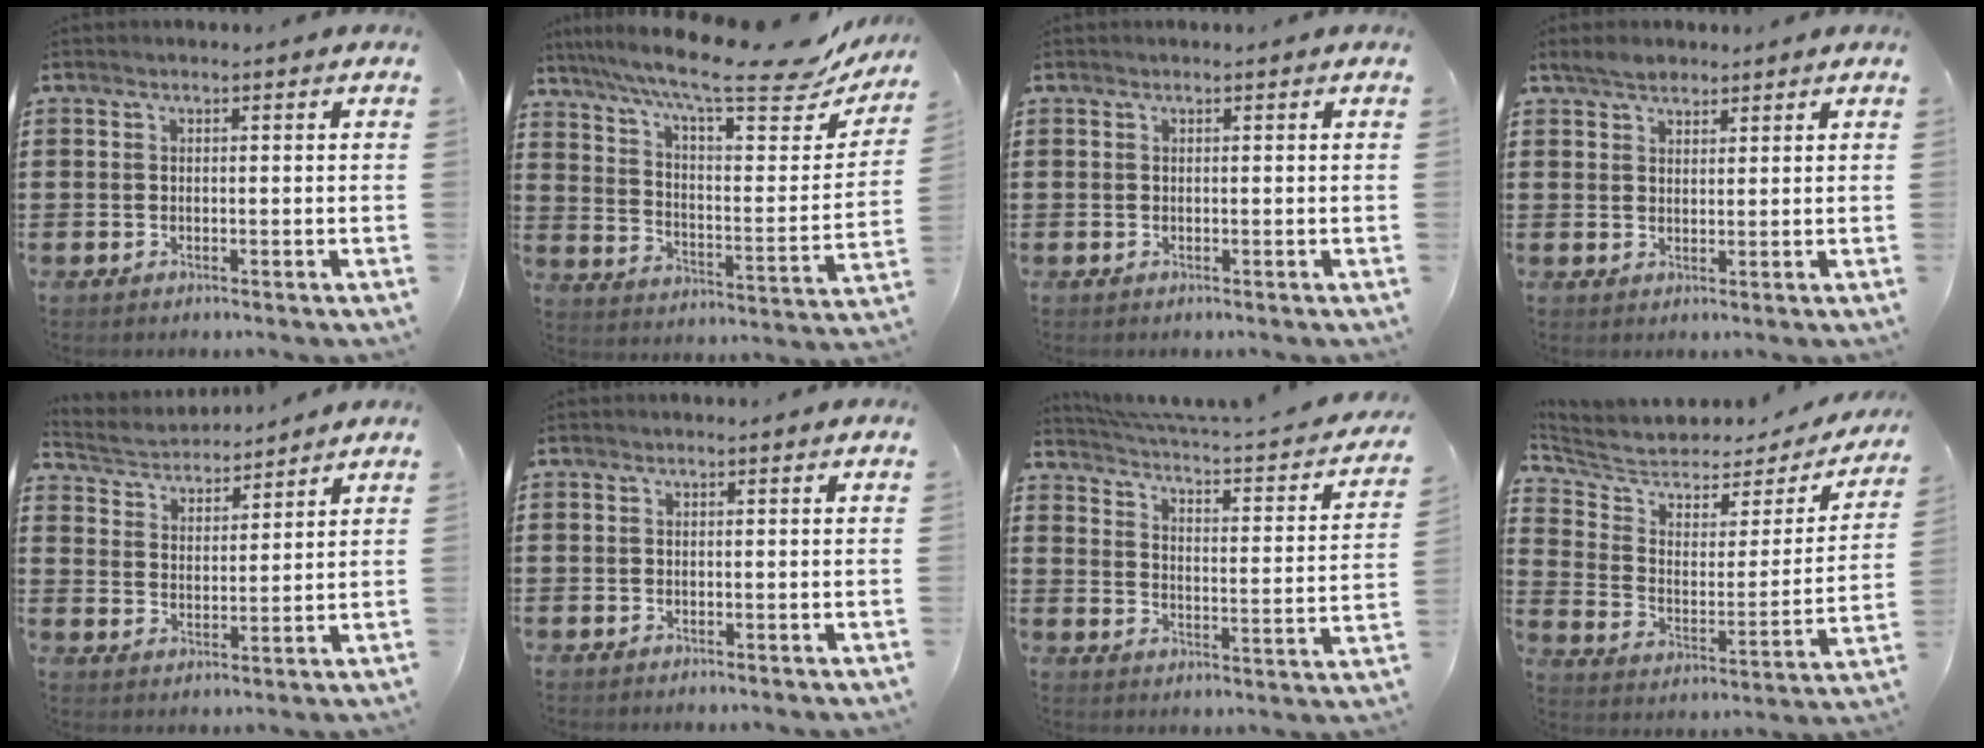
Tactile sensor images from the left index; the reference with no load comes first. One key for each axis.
{"total": 12.3, "fx": 9.8, "fy": 1.2, "fz": 7.3, "tx": -0.152, "ty": -0.065, "tz": 0.158}
{"total": 0.0}
{"total": 2.6, "fx": 2.1, "fy": 1.3, "fz": 0.6, "tx": -0.017, "ty": 0.007, "tz": 0.040}
{"total": 3.6, "fx": 3.5, "fy": 0.9, "fz": -0.2, "tx": -0.019, "ty": -0.021, "tz": 0.057}
{"total": 0.0}
{"total": 2.6, "fx": 2.2, "fy": -0.1, "fz": 1.4, "tx": -0.045, "ty": -0.032, "tz": 0.026}
{"total": 4.7, "fx": 4.0, "fy": 2.0, "fz": 1.5, "tx": -0.059, "ty": -0.033, "tz": 0.063}